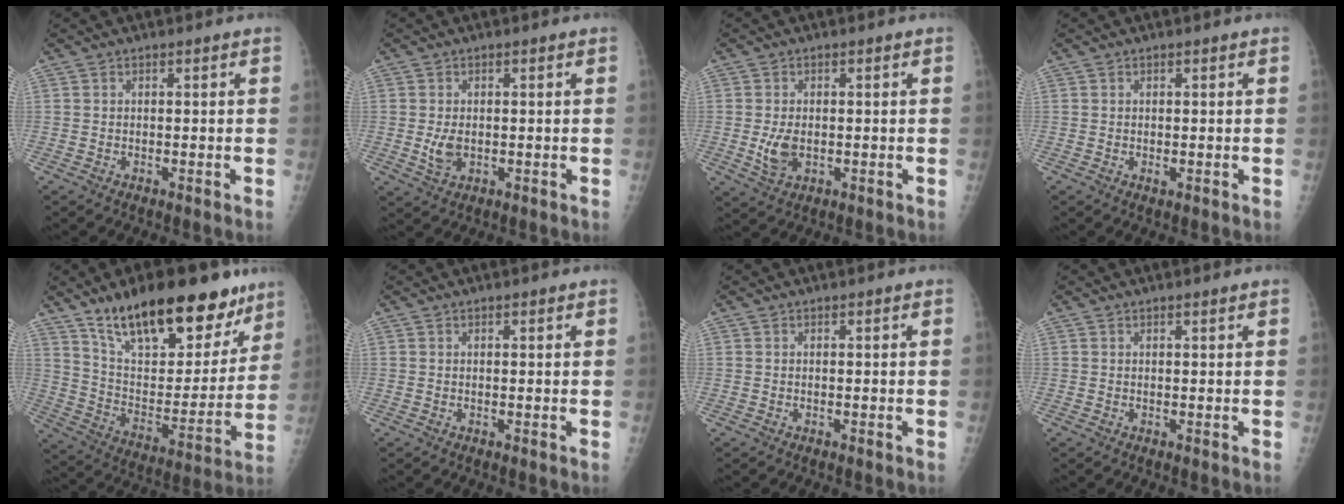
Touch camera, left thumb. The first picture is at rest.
{"total": 3.5, "force": [-0.2, 2.3, 2.7], "torque": [-0.051, -0.007, 0.000]}
{"total": 4.5, "force": [-0.5, 2.8, 3.5], "torque": [-0.067, -0.008, -0.004]}
{"total": 0.8, "force": [0.1, 0.4, 0.6], "torque": [-0.010, -0.003, 0.006]}
{"total": 26.7, "force": [18.2, 11.0, 16.2], "torque": [-0.204, -0.061, 0.292]}
{"total": 0.5, "force": [0.3, 0.2, 0.4], "torque": [-0.007, -0.001, 0.005]}
{"total": 0.0}
{"total": 0.6, "force": [0.4, 0.0, 0.3], "torque": [-0.010, -0.003, 0.009]}